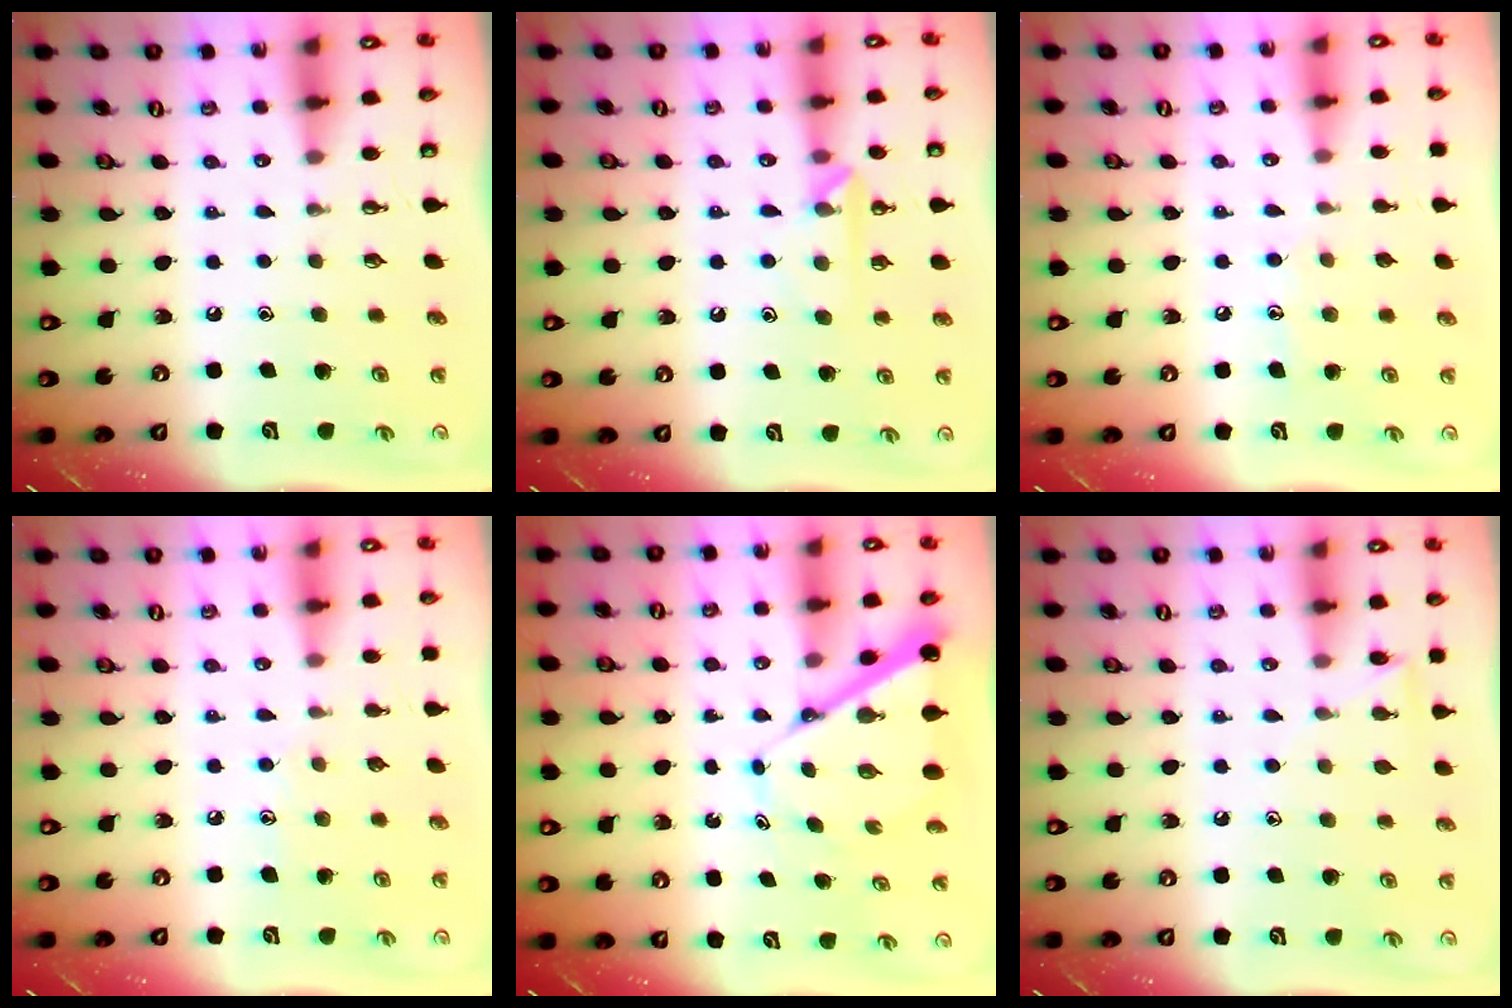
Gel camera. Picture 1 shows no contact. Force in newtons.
{"total": 6.6, "press": 6.6, "slide": 0.8}
{"total": 6.0, "press": 6.0, "slide": 0.3}
{"total": 5.7, "press": 5.7, "slide": 0.5}
{"total": 7.8, "press": 7.8, "slide": 0.7}
{"total": 6.5, "press": 6.5, "slide": 0.6}